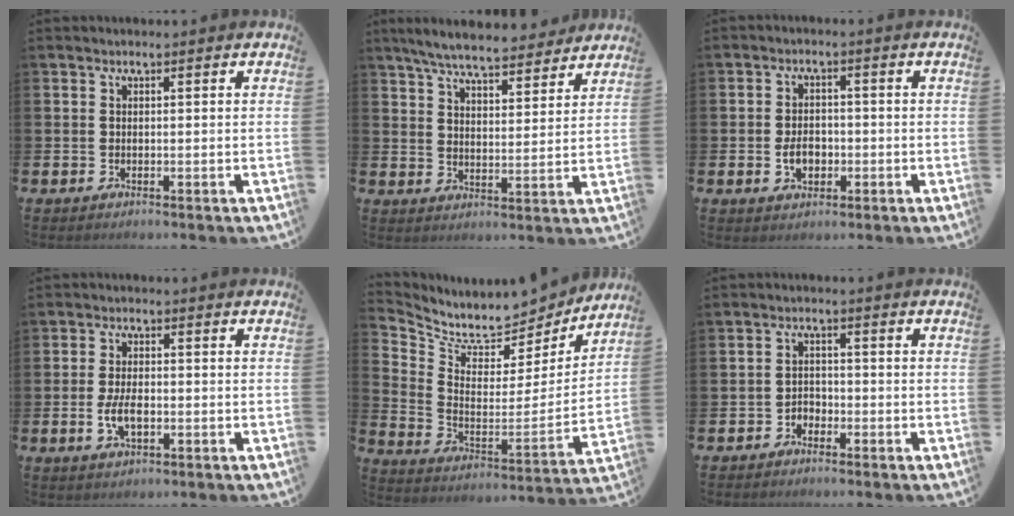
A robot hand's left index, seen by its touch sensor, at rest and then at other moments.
{"total": 7.0, "force": [6.6, 1.1, 2.1], "torque": [-0.055, -0.039, 0.114]}
{"total": 3.3, "force": [-0.9, 2.4, 2.1], "torque": [-0.025, -0.003, -0.023]}
{"total": 3.9, "force": [-0.8, 1.9, 3.3], "torque": [-0.058, -0.002, -0.017]}
{"total": 7.5, "force": [7.2, 2.1, 0.6], "torque": [-0.048, -0.068, 0.120]}
{"total": 1.9, "force": [-1.6, 1.1, 0.1], "torque": [-0.016, 0.008, -0.035]}